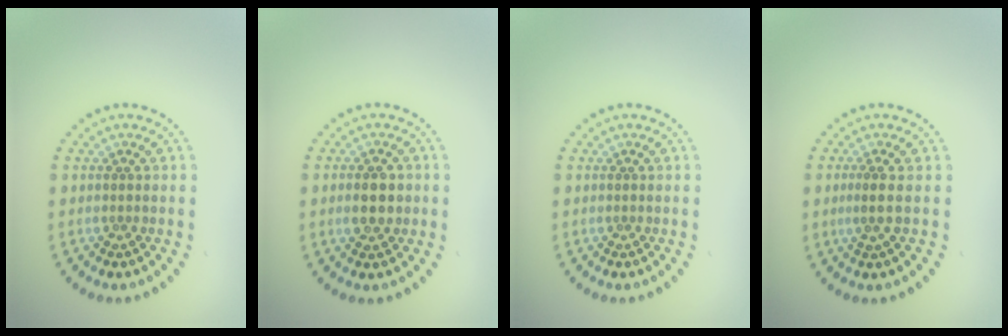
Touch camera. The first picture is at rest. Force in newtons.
{"total": 2.9, "press": 2.9, "slide": 0.1}
{"total": 0.0}
{"total": 1.6, "press": 1.3, "slide": 1.0}